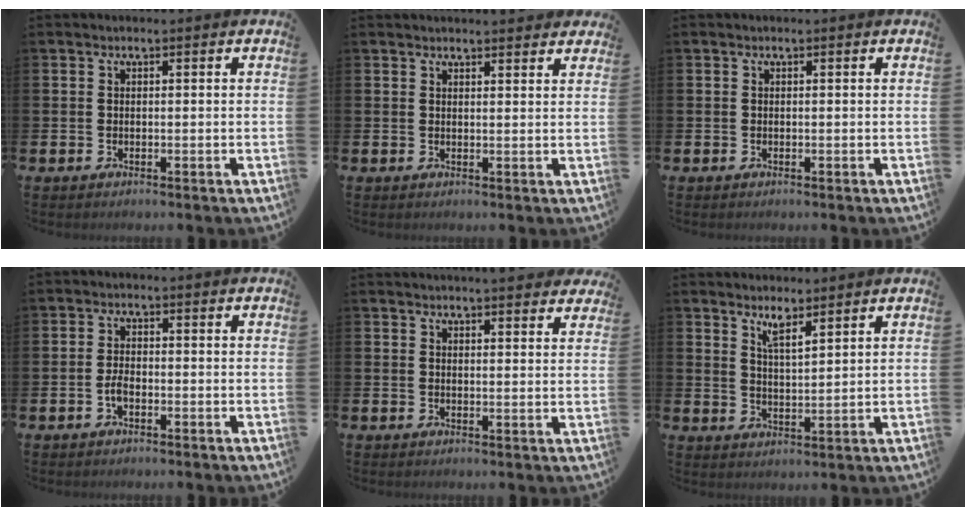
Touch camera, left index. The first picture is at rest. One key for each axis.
{"total": 2.1, "fx": 2.1, "fy": 0.2, "fz": 0.0, "tx": 0.009, "ty": -0.012, "tz": 0.036}
{"total": 0.0}
{"total": 2.2, "fx": -0.8, "fy": 1.0, "fz": 1.7, "tx": -0.034, "ty": 0.002, "tz": -0.016}
{"total": 3.3, "fx": 3.3, "fy": 0.0, "fz": 0.1, "tx": 0.003, "ty": -0.020, "tz": 0.058}
{"total": 4.3, "fx": 4.0, "fy": 0.4, "fz": 1.5, "tx": -0.025, "ty": -0.023, "tz": 0.068}